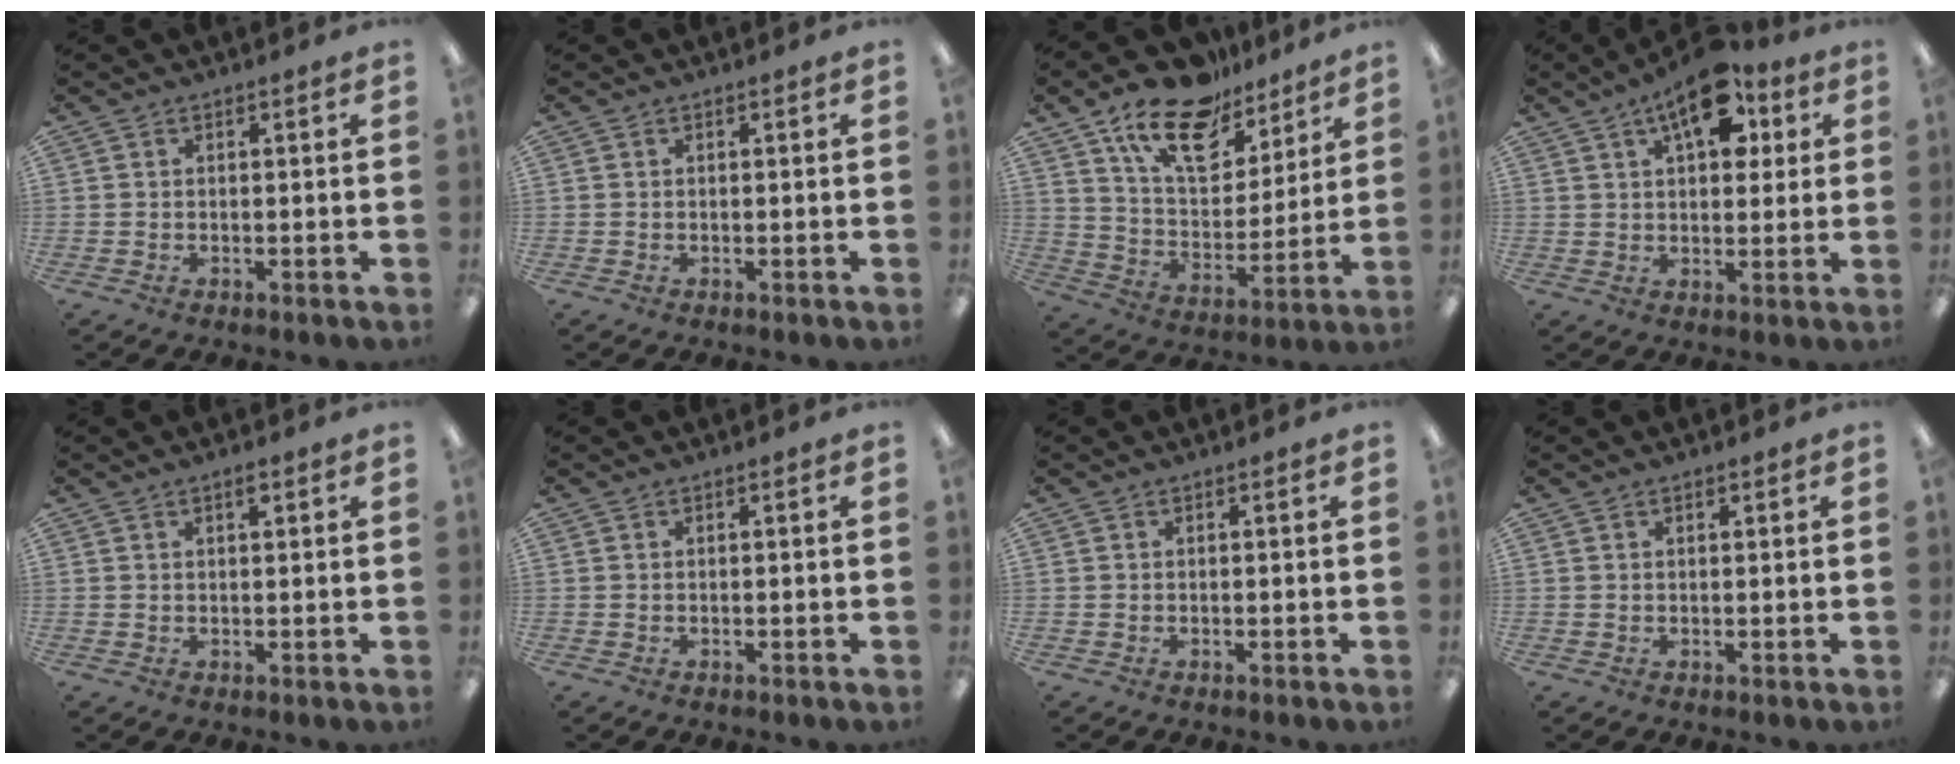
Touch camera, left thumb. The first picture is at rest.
{"total": 0.0}
{"total": 18.3, "force": [12.7, 9.3, 9.2], "torque": [-0.158, -0.069, 0.224]}
{"total": 13.9, "force": [7.1, 7.1, 9.6], "torque": [-0.130, -0.023, 0.118]}
{"total": 1.8, "force": [1.2, 0.6, 1.2], "torque": [-0.009, -0.005, 0.017]}
{"total": 0.0}
{"total": 0.0}
{"total": 0.8, "force": [0.6, 0.3, 0.4], "torque": [-0.008, 0.002, 0.011]}